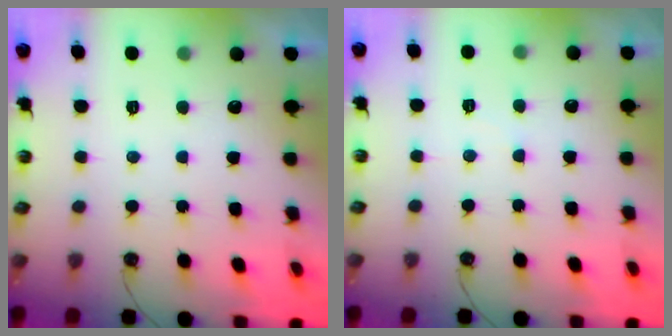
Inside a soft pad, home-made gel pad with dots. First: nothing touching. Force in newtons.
{"total": 4.0, "press": 3.9, "slide": 0.6}